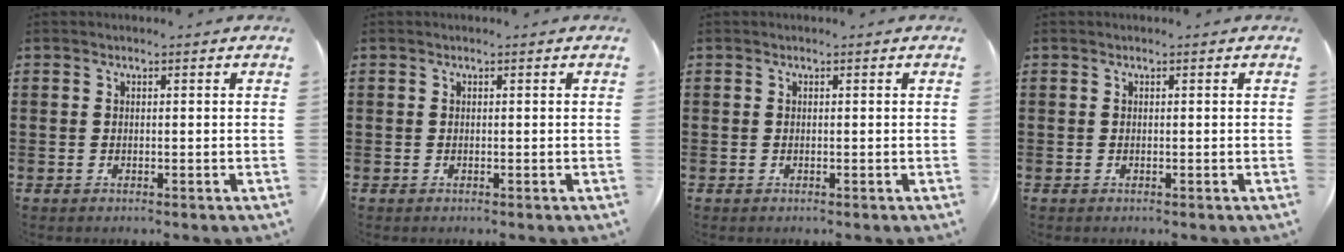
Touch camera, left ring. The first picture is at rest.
{"total": 0.0}
{"total": 0.0}
{"total": 0.0}